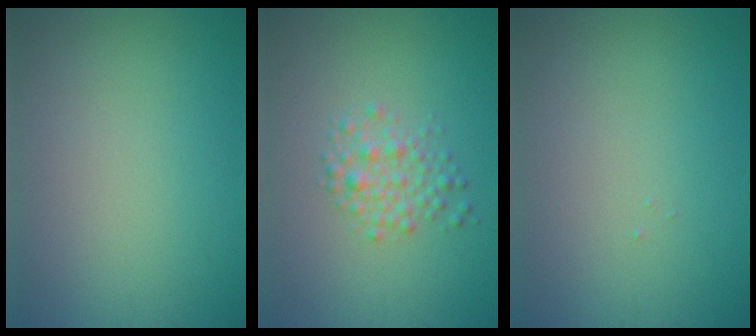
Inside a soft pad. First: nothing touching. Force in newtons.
{"total": 2.4, "press": 2.4, "slide": 0.1}
{"total": 0.0}